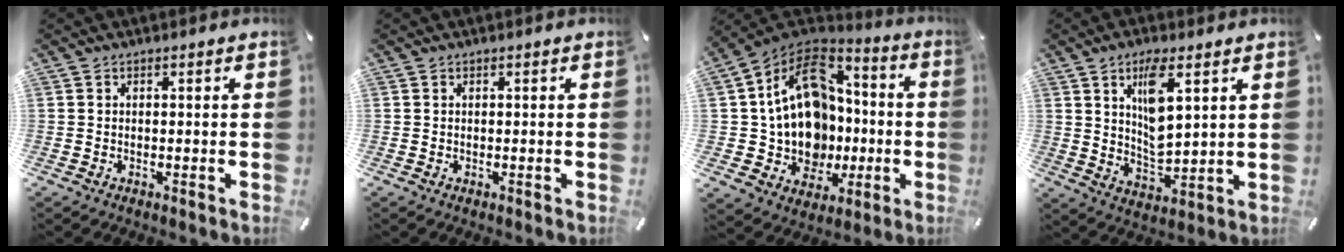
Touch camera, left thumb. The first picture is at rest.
{"total": 0.0}
{"total": 18.8, "force": [1.3, 16.0, 9.8], "torque": [-0.188, -0.009, 0.038]}
{"total": 10.2, "force": [4.8, 4.1, 8.0], "torque": [-0.148, -0.018, 0.081]}